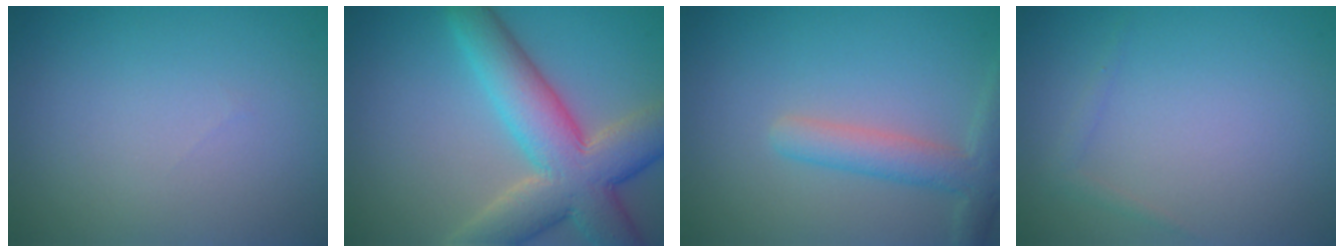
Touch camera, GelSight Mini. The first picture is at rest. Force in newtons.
{"total": 9.4, "press": 9.3, "slide": 0.6}
{"total": 3.5, "press": 3.5, "slide": 0.3}
{"total": 0.7, "press": 0.7, "slide": 0.1}